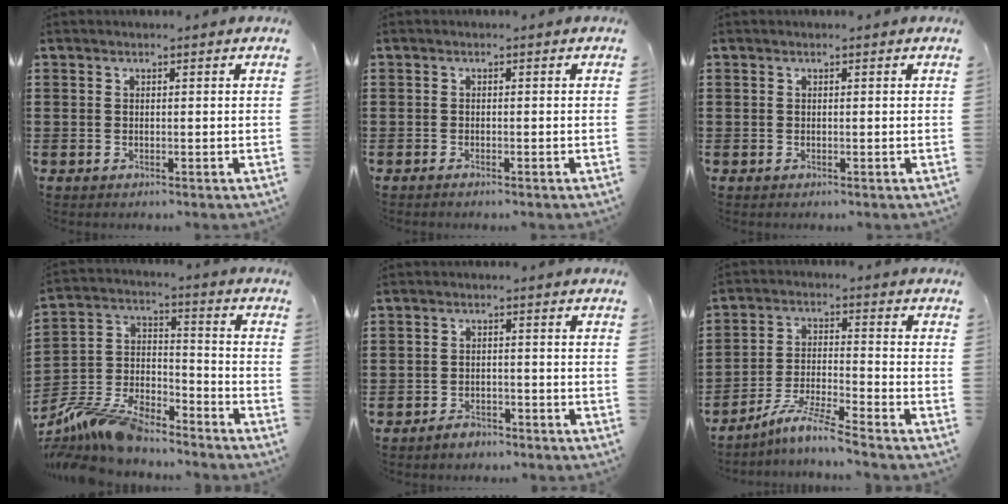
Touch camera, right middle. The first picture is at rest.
{"total": 0.5, "force": [-0.5, -0.2, 0.2], "torque": [-0.005, -0.005, -0.007]}
{"total": 0.0}
{"total": 11.9, "force": [-11.1, 2.1, 3.9], "torque": [-0.098, 0.017, -0.226]}
{"total": 2.3, "force": [-2.1, 0.8, 0.2], "torque": [-0.009, 0.005, -0.044]}
{"total": 6.9, "force": [-5.9, -0.3, 3.4], "torque": [-0.075, -0.014, -0.115]}